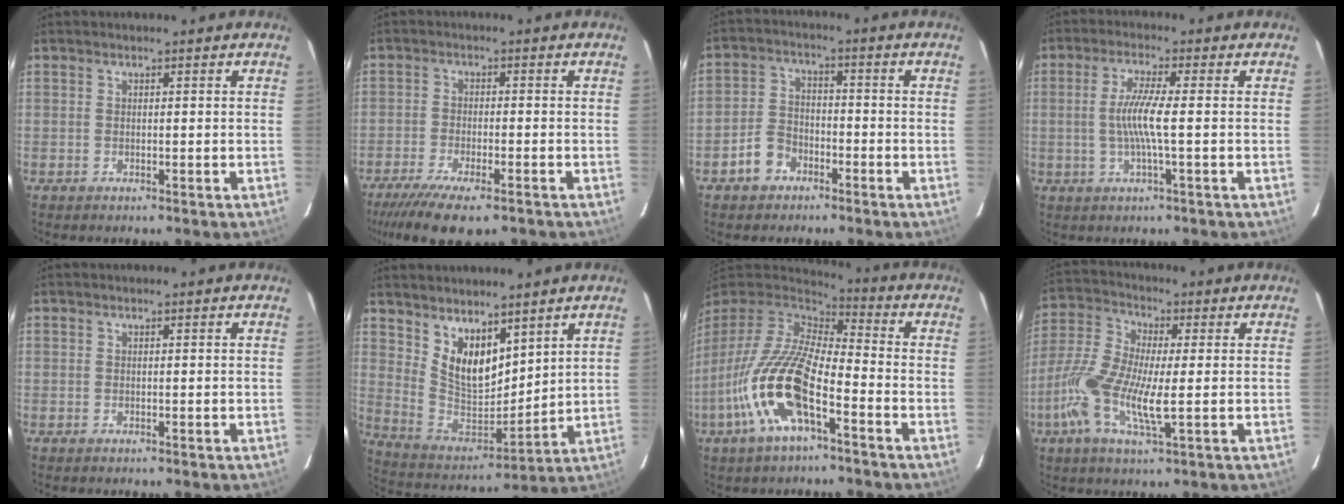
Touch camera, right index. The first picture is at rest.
{"total": 11.8, "force": [-8.9, 2.8, 7.2], "torque": [-0.163, -0.042, -0.154]}
{"total": 6.0, "force": [-3.7, 4.2, 2.2], "torque": [-0.054, 0.018, -0.062]}
{"total": 6.2, "force": [-0.7, -0.3, 6.2], "torque": [-0.125, -0.003, -0.011]}
{"total": 0.0}
{"total": 12.7, "force": [8.0, 6.4, 7.4], "torque": [-0.134, -0.009, 0.165]}
{"total": 18.5, "force": [-7.8, 6.3, 15.5], "torque": [-0.316, -0.026, -0.158]}
{"total": 12.3, "force": [-2.4, 3.3, 11.6], "torque": [-0.256, -0.001, -0.059]}